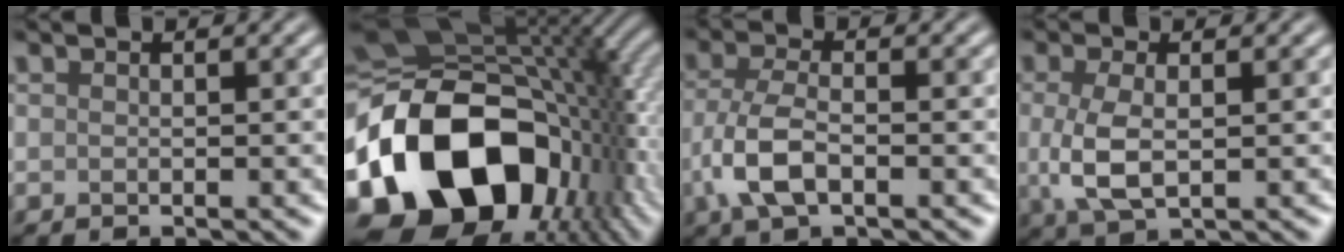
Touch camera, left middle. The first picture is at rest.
{"total": 18.0, "force": [-4.2, 12.3, 12.5], "torque": [-0.242, -0.020, -0.061]}
{"total": 4.5, "force": [-1.7, 2.1, 3.6], "torque": [-0.083, 0.002, -0.039]}
{"total": 4.2, "force": [-0.1, 2.1, 3.6], "torque": [-0.093, -0.005, 0.001]}